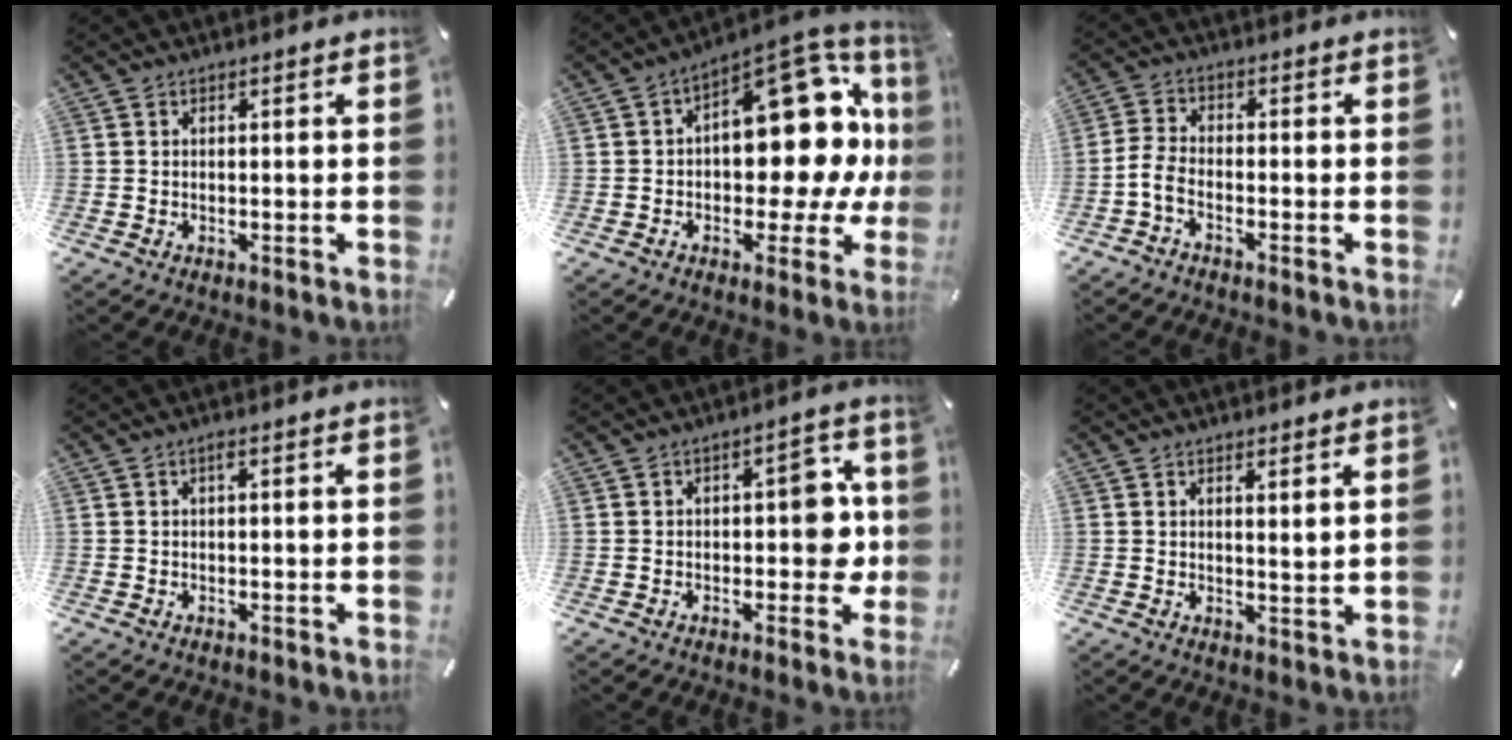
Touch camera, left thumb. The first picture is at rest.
{"total": 22.6, "force": [4.6, 12.4, 18.3], "torque": [-0.218, -0.050, 0.081]}
{"total": 4.2, "force": [-2.4, 2.0, 2.8], "torque": [-0.068, 0.005, -0.046]}
{"total": 1.1, "force": [0.2, 0.2, 1.1], "torque": [-0.023, 0.001, 0.003]}
{"total": 9.7, "force": [-0.3, 5.7, 7.9], "torque": [-0.088, 0.006, -0.009]}
{"total": 2.3, "force": [1.9, -0.4, 1.3], "torque": [-0.027, -0.011, 0.033]}